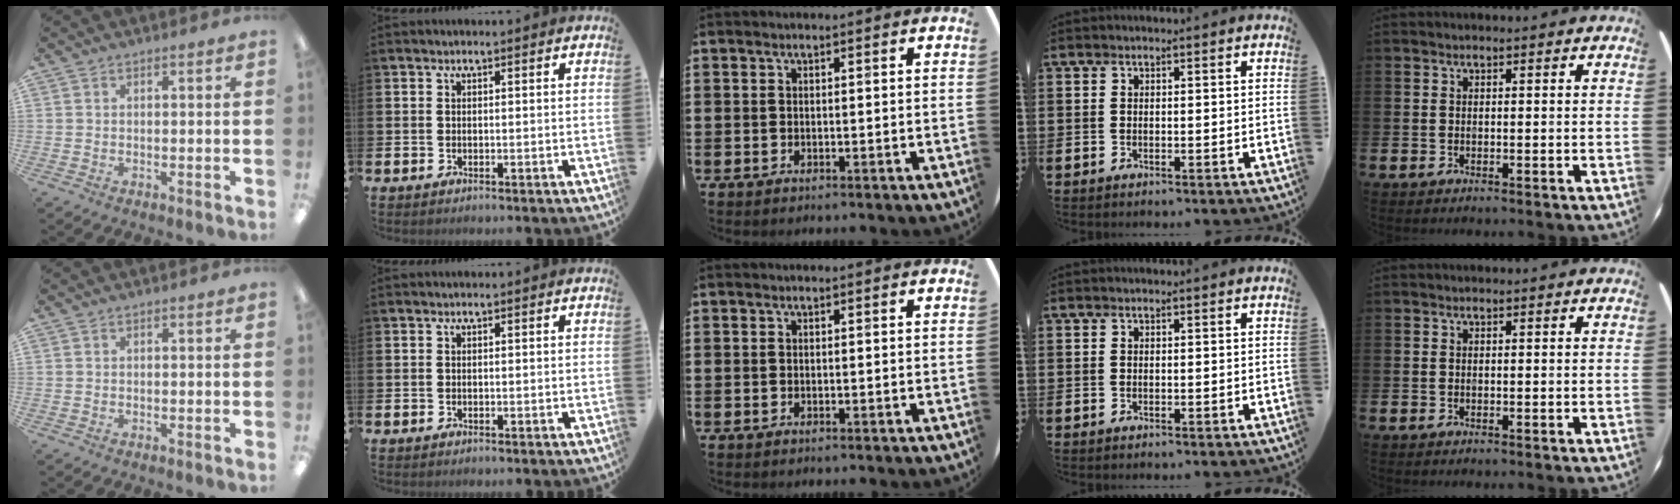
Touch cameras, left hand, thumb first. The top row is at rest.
{}